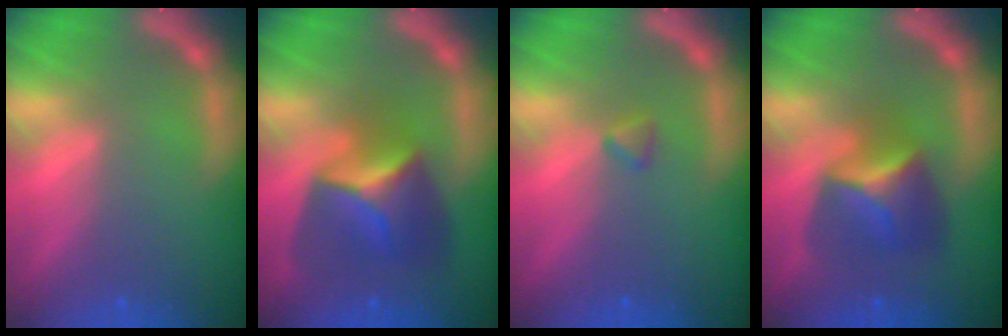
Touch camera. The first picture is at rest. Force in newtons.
{"total": 6.9}
{"total": 0.9}
{"total": 5.4}